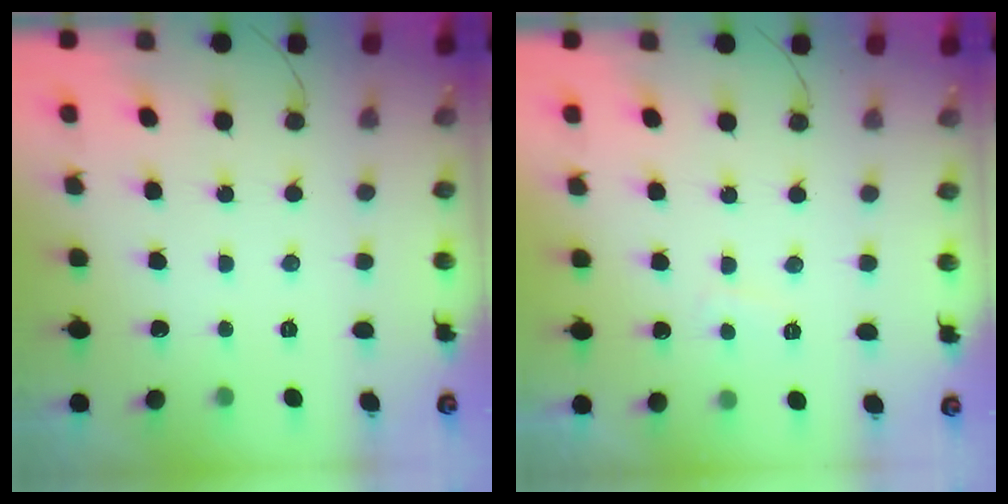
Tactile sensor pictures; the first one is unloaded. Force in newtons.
{"total": 1.5, "press": 1.3, "slide": 0.6}